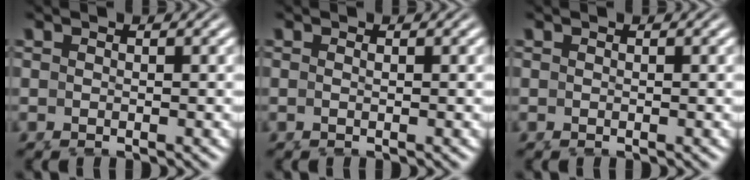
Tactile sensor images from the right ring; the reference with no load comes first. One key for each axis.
{"total": 0.6, "fx": 0.0, "fy": -0.5, "fz": 0.4, "tx": -0.007, "ty": -0.002, "tz": 0.002}
{"total": 0.0}